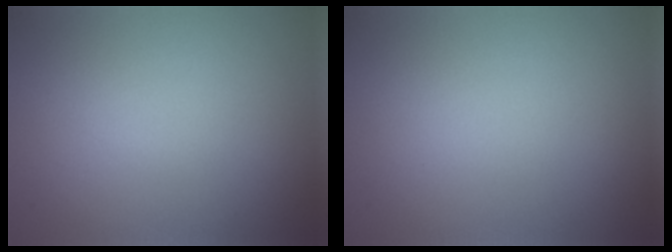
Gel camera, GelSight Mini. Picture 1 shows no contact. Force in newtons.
{"total": 0.0}